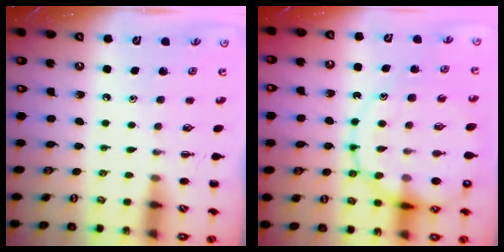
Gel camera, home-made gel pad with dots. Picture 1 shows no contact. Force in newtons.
{"total": 17.0, "press": 16.8, "slide": 2.4}